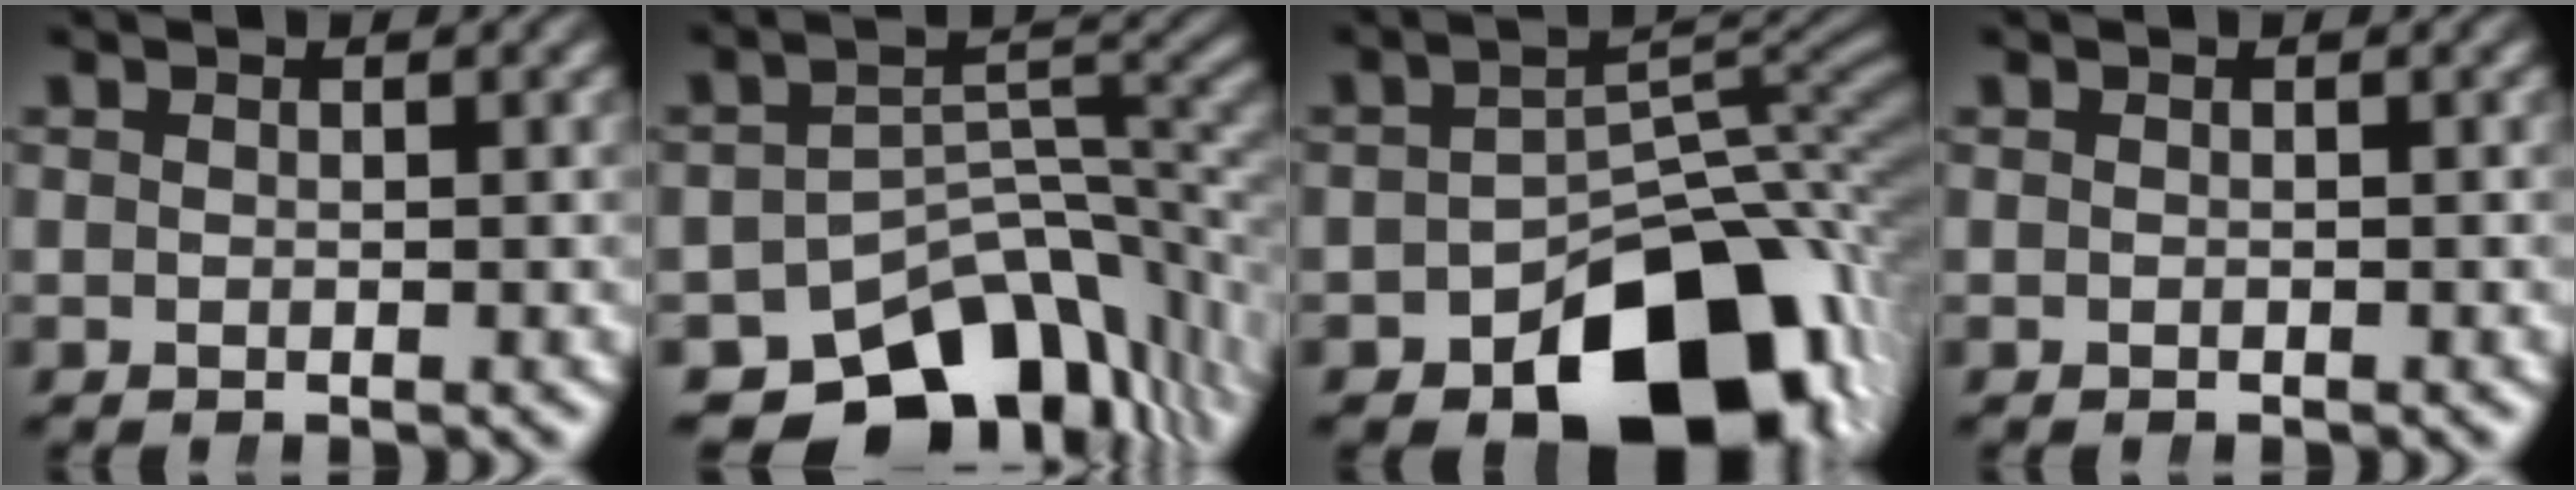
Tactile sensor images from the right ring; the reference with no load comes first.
{"total": 14.7, "force": [-9.2, 7.6, 8.5], "torque": [-0.108, -0.034, -0.125]}
{"total": 13.5, "force": [-6.9, 6.8, 9.5], "torque": [-0.112, -0.013, -0.095]}
{"total": 0.0}